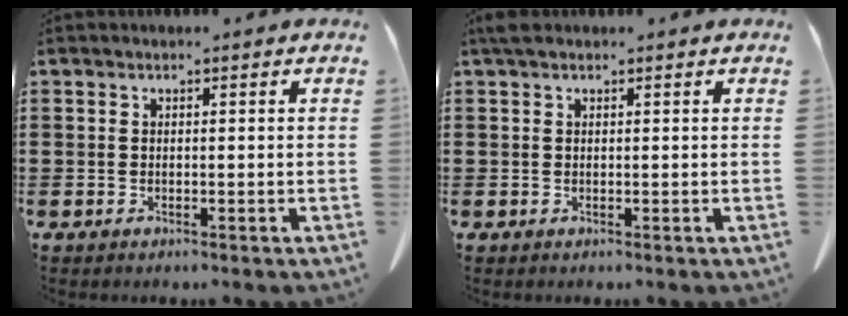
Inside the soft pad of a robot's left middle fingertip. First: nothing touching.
{"total": 1.6, "force": [1.3, 0.4, 0.9], "torque": [-0.023, 0.000, 0.025]}